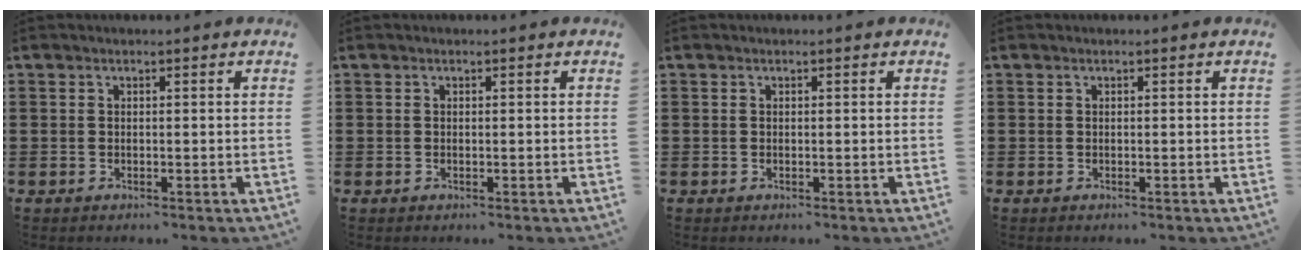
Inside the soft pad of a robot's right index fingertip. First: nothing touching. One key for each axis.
{"total": 0.0}
{"total": 0.0}
{"total": 0.0}